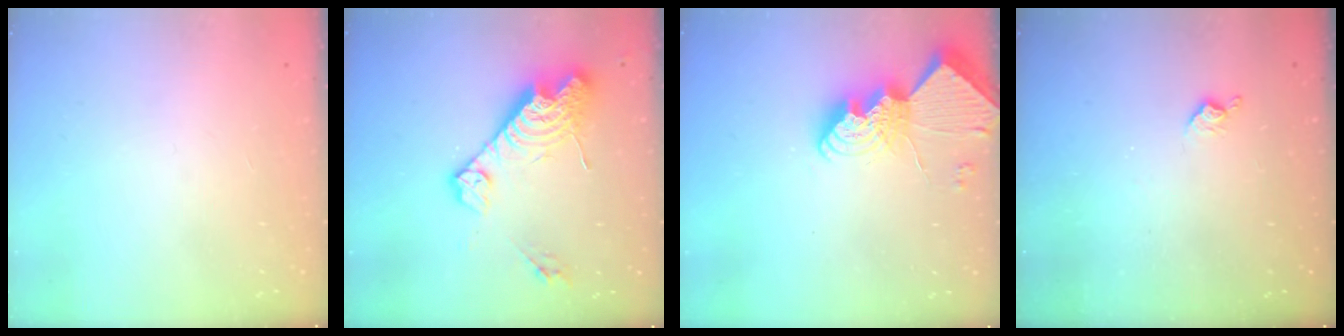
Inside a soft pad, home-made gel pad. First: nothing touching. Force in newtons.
{"total": 17.8, "press": 17.7, "slide": 1.2}
{"total": 12.4, "press": 12.4, "slide": 0.7}
{"total": 5.9, "press": 5.9, "slide": 0.8}